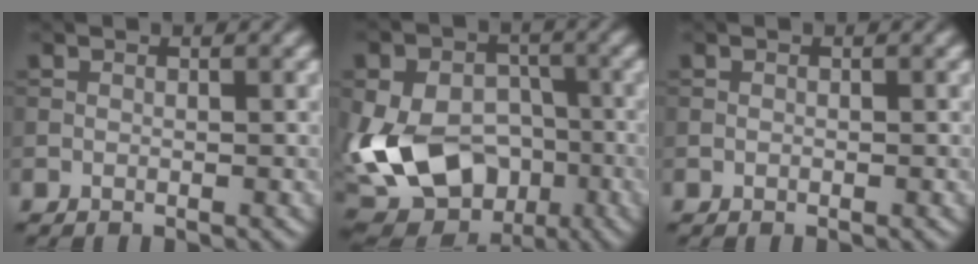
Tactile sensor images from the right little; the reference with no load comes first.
{"total": 15.1, "force": [-3.7, 11.1, 9.4], "torque": [-0.177, -0.019, -0.061]}
{"total": 0.0}